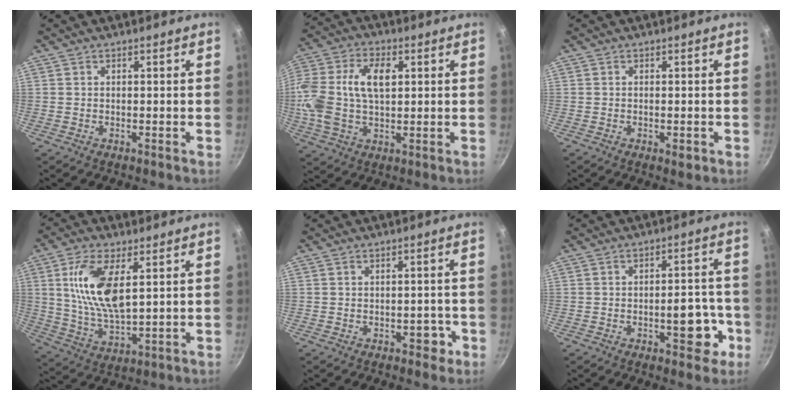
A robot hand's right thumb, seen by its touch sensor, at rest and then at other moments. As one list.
[{"total": 15.8, "force": [2.0, 9.5, 12.4], "torque": [-0.250, 0.021, 0.028]}, {"total": 1.9, "force": [-0.6, 0.7, 1.6], "torque": [-0.026, -0.003, -0.010]}, {"total": 13.4, "force": [3.7, 5.9, 11.4], "torque": [-0.219, -0.016, 0.077]}, {"total": 3.1, "force": [-1.2, 2.1, 2.0], "torque": [0.002, 0.013, -0.011]}, {"total": 8.9, "force": [-2.9, 4.3, 7.2], "torque": [-0.057, 0.022, -0.038]}]